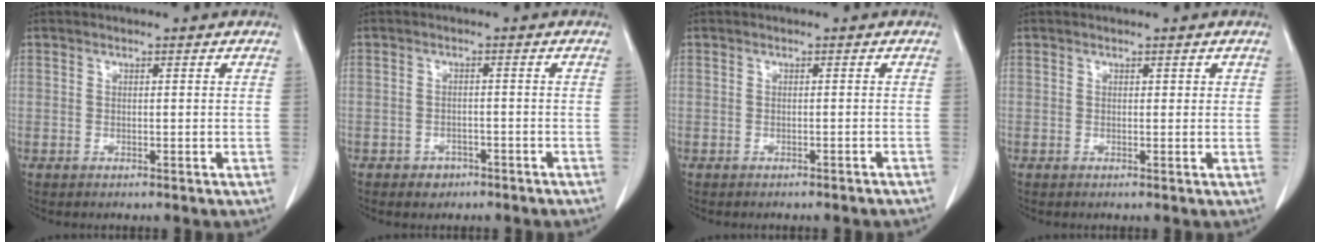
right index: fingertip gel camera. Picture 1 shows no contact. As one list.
[{"total": 2.2, "force": [-1.5, 1.5, 0.5], "torque": [-0.010, 0.006, -0.016]}, {"total": 2.9, "force": [-2.7, 0.1, 1.0], "torque": [-0.016, -0.004, -0.031]}, {"total": 0.7, "force": [0.4, 0.5, 0.4], "torque": [0.001, 0.003, 0.003]}]